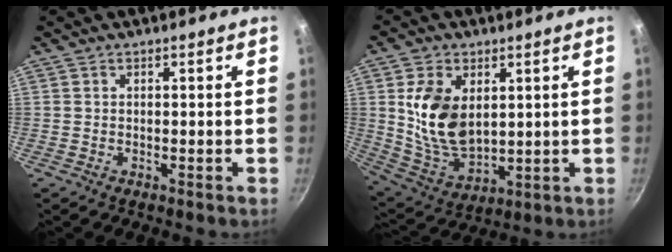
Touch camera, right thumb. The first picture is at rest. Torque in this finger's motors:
{"motor_torque": [1.58, 1.59, 1.27, -0.22, 0.32]}